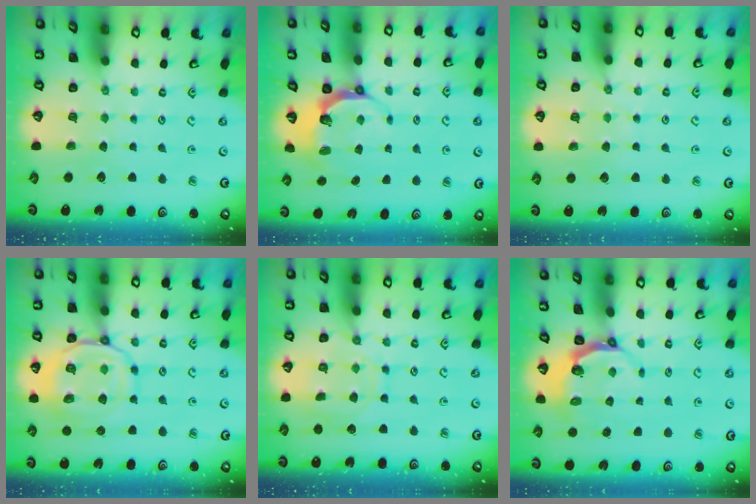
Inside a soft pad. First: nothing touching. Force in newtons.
{"total": 6.0, "press": 4.8, "slide": 3.6}
{"total": 4.3, "press": 4.3, "slide": 0.5}
{"total": 14.0, "press": 14.0, "slide": 1.3}
{"total": 11.1, "press": 11.0, "slide": 0.7}
{"total": 4.8, "press": 3.7, "slide": 3.1}